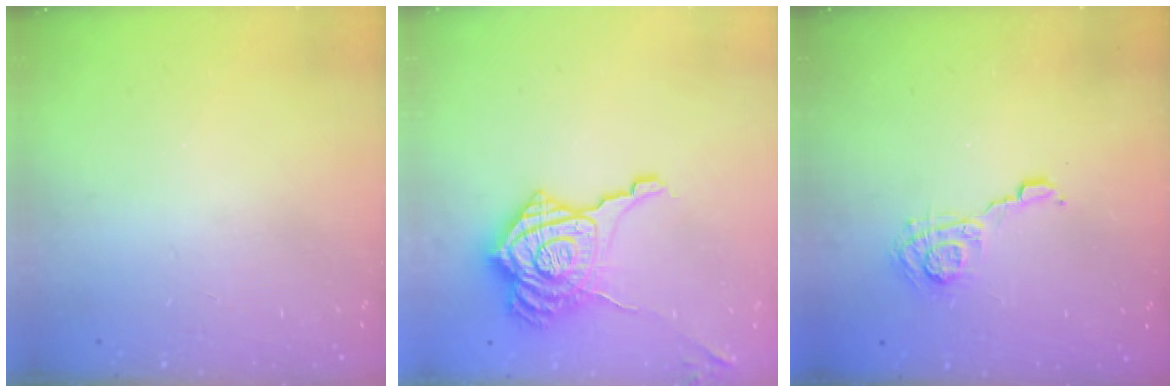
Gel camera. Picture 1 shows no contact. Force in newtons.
{"total": 19.1, "press": 19.1, "slide": 1.2}
{"total": 7.0, "press": 7.0, "slide": 0.3}